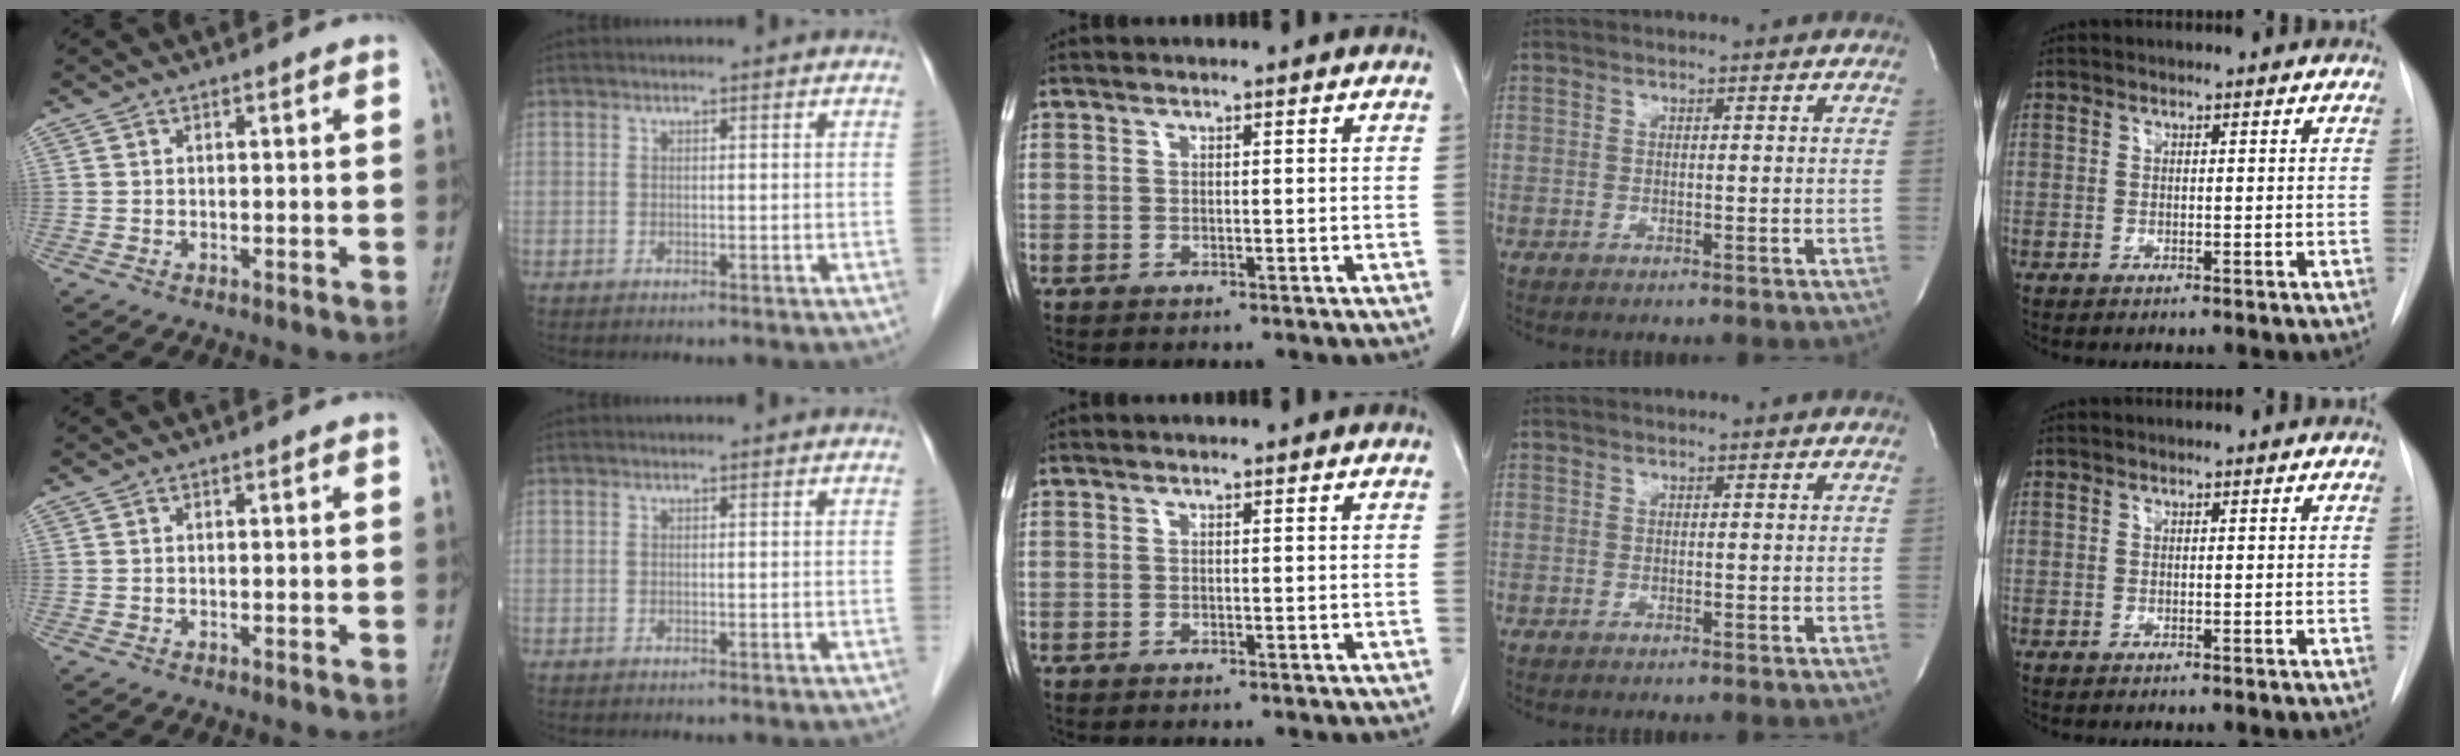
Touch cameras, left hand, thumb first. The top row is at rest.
{}